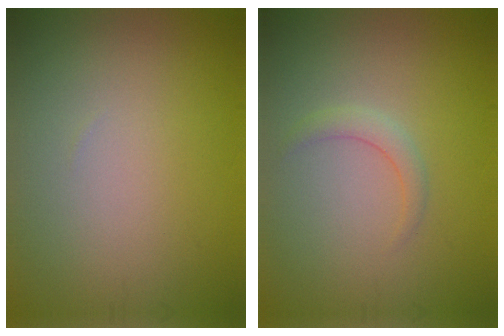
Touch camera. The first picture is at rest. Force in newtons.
{"total": 1.4, "press": 1.4, "slide": 0.0}